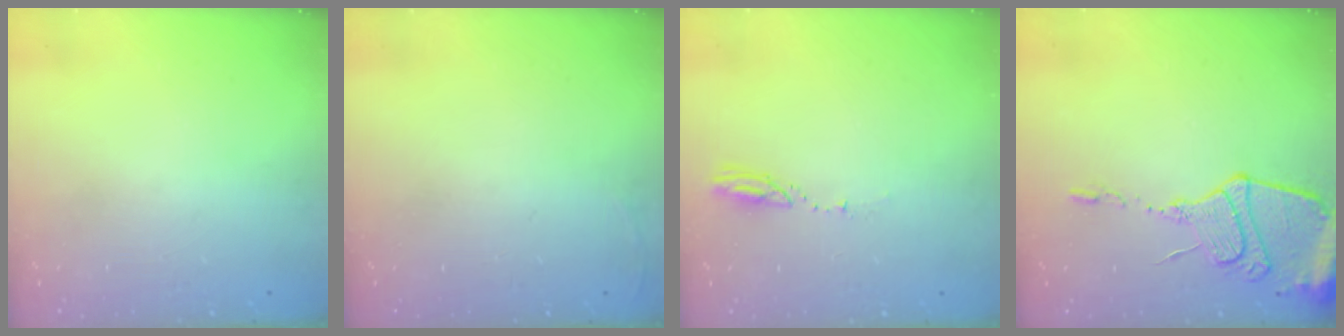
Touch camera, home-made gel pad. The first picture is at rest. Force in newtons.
{"total": 2.7, "press": 2.6, "slide": 1.0}
{"total": 3.1, "press": 3.0, "slide": 0.3}
{"total": 14.1, "press": 14.0, "slide": 1.3}